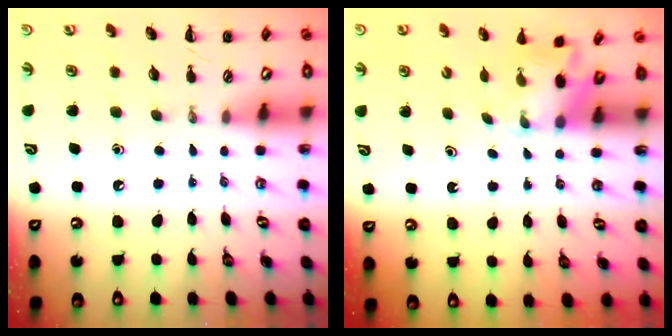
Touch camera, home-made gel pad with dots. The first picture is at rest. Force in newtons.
{"total": 2.0, "press": 1.9, "slide": 0.6}